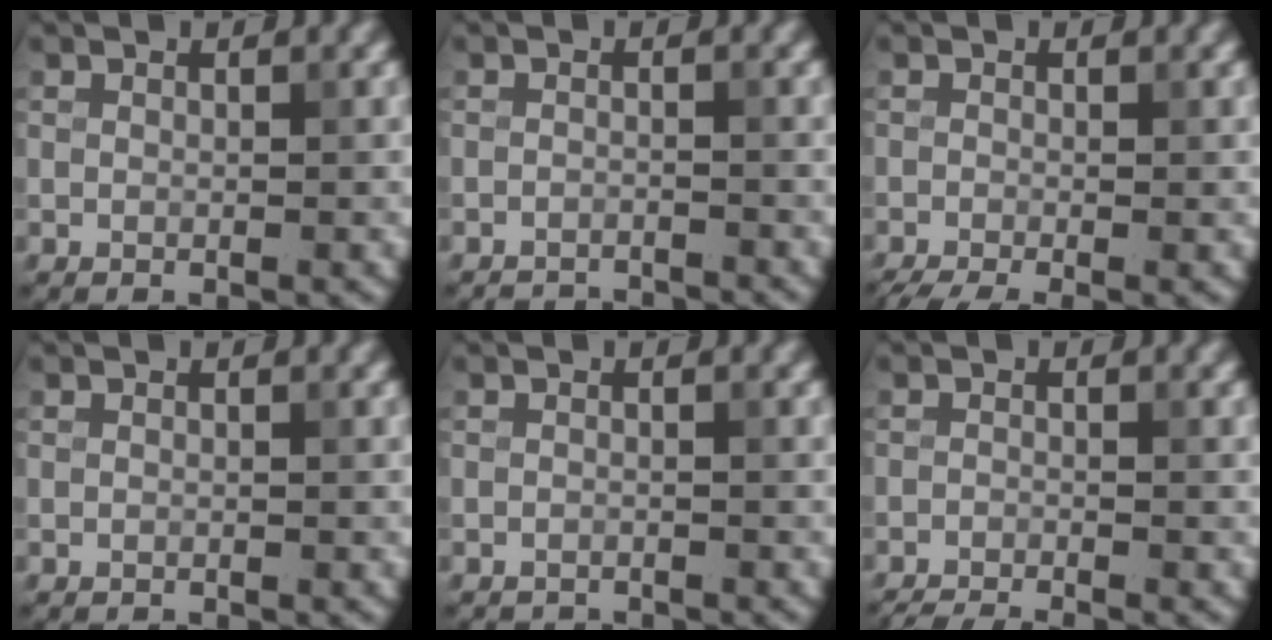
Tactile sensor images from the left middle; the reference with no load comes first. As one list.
[{"total": 3.8, "force": [-3.8, 0.4, 0.6], "torque": [-0.008, -0.008, -0.059]}, {"total": 4.2, "force": [-2.7, 1.1, 3.0], "torque": [-0.043, -0.015, -0.048]}, {"total": 0.7, "force": [-0.7, 0.0, 0.0], "torque": [0.003, -0.003, -0.012]}, {"total": 2.4, "force": [-2.3, 0.2, 0.1], "torque": [0.003, -0.011, -0.035]}, {"total": 4.3, "force": [-4.0, 0.5, 1.6], "torque": [-0.026, -0.019, -0.068]}]